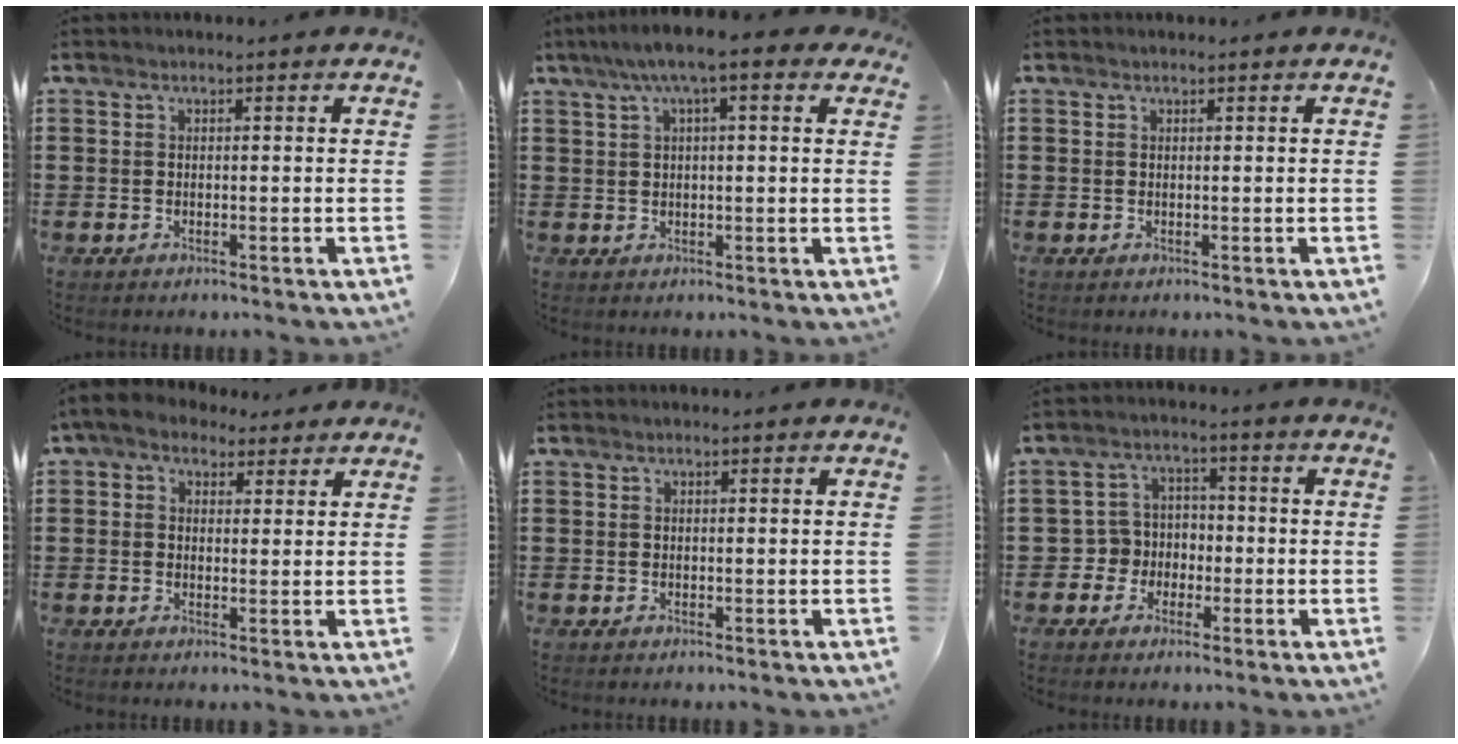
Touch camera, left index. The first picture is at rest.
{"total": 6.5, "force": [3.5, 1.1, 5.4], "torque": [-0.110, 0.006, 0.058]}
{"total": 0.0}
{"total": 3.0, "force": [1.7, 2.2, 1.2], "torque": [-0.033, 0.007, 0.030]}
{"total": 0.0}
{"total": 4.5, "force": [-1.9, 4.0, 0.8], "torque": [-0.038, 0.009, -0.043]}